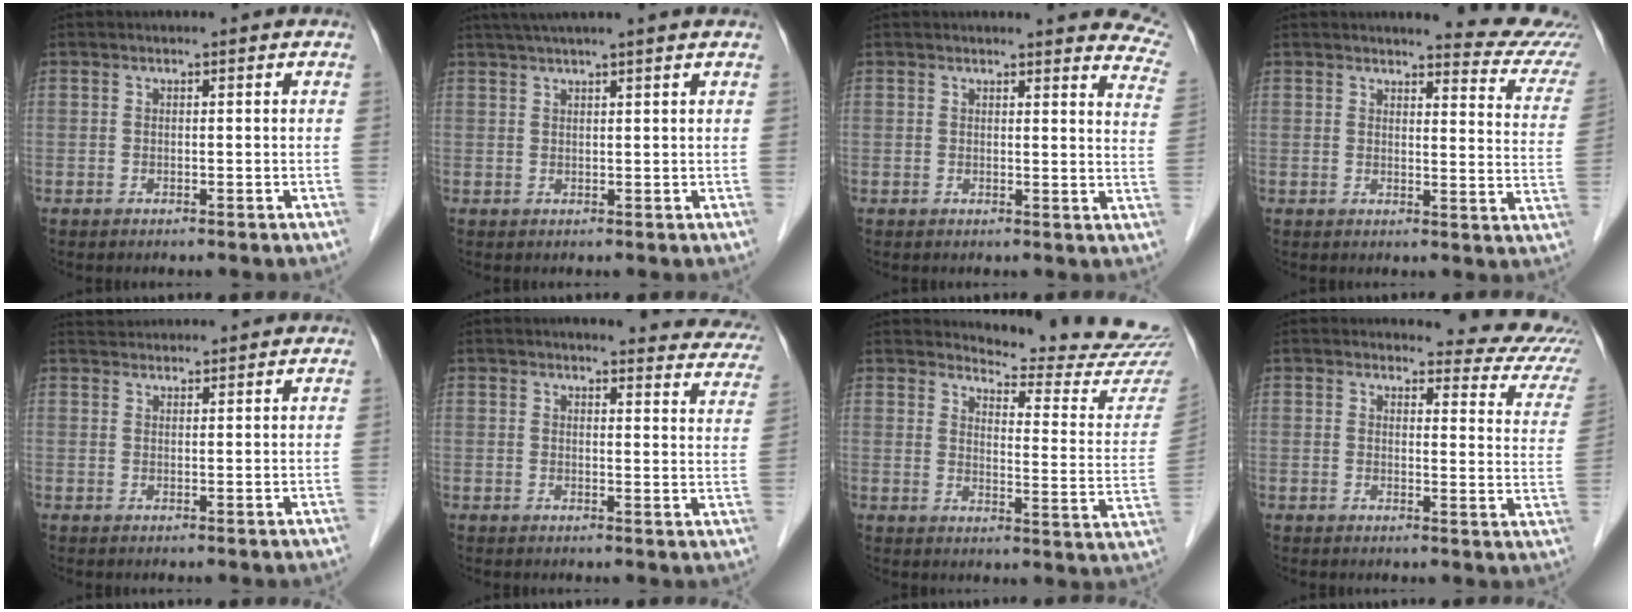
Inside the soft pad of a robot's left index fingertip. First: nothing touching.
{"total": 6.7, "force": [5.5, -1.1, 3.7], "torque": [-0.054, 0.032, 0.080]}
{"total": 13.3, "force": [12.5, 2.0, 4.1], "torque": [-0.020, -0.065, 0.102]}
{"total": 10.5, "force": [10.3, 0.2, 2.0], "torque": [-0.011, -0.069, 0.092]}
{"total": 4.7, "force": [4.6, 0.4, 0.5], "torque": [-0.013, 0.037, 0.074]}
{"total": 17.8, "force": [17.0, 2.7, 4.5], "torque": [-0.025, -0.065, 0.166]}
{"total": 16.2, "force": [16.0, -0.9, 2.7], "torque": [-0.036, -0.126, 0.179]}
{"total": 10.8, "force": [10.3, 2.0, 2.5], "torque": [-0.002, -0.055, 0.083]}